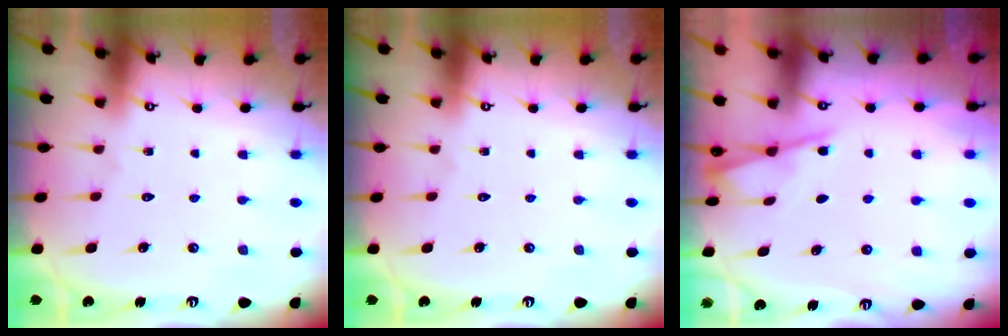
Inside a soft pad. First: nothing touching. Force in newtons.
{"total": 0.0}
{"total": 3.9, "press": 3.8, "slide": 0.4}